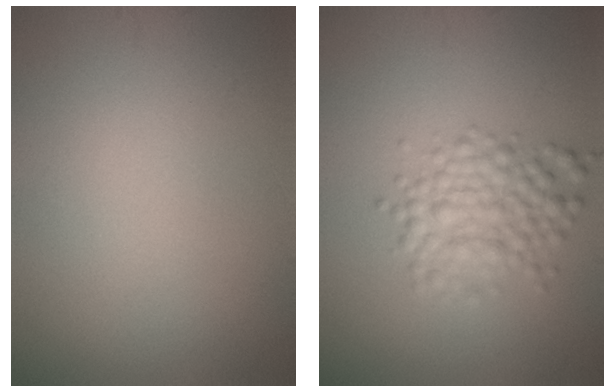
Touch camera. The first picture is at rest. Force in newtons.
{"total": 3.6, "press": 3.6, "slide": 0.1}